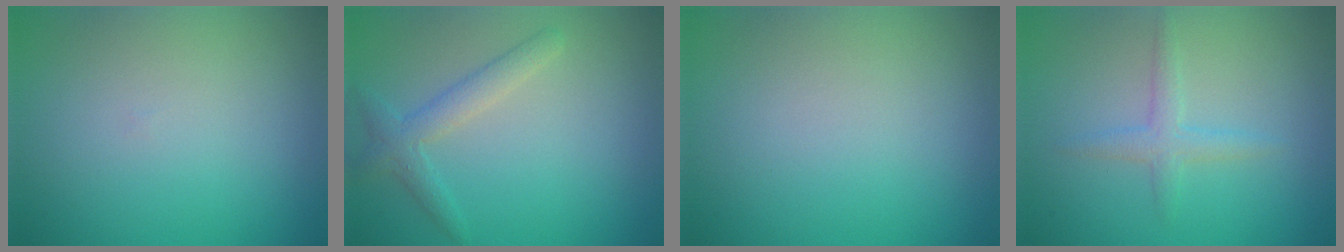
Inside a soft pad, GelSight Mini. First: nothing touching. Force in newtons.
{"total": 2.4, "press": 2.4, "slide": 0.2}
{"total": 0.0}
{"total": 1.9, "press": 1.9, "slide": 0.1}